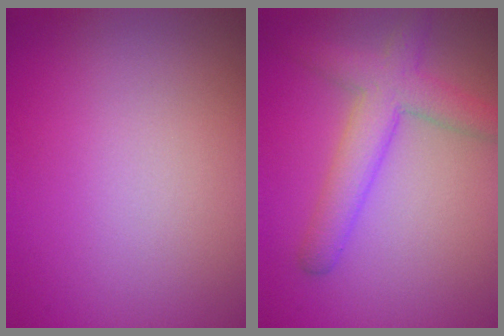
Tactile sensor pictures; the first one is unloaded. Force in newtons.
{"total": 4.5, "press": 4.5, "slide": 0.2}